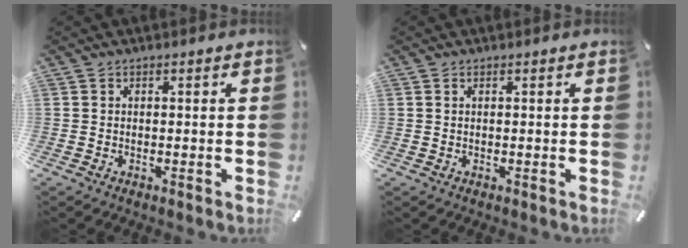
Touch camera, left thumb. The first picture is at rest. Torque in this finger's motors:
{"motor_torque": [0.16, -0.11, -0.14, 0.11, -0.02]}